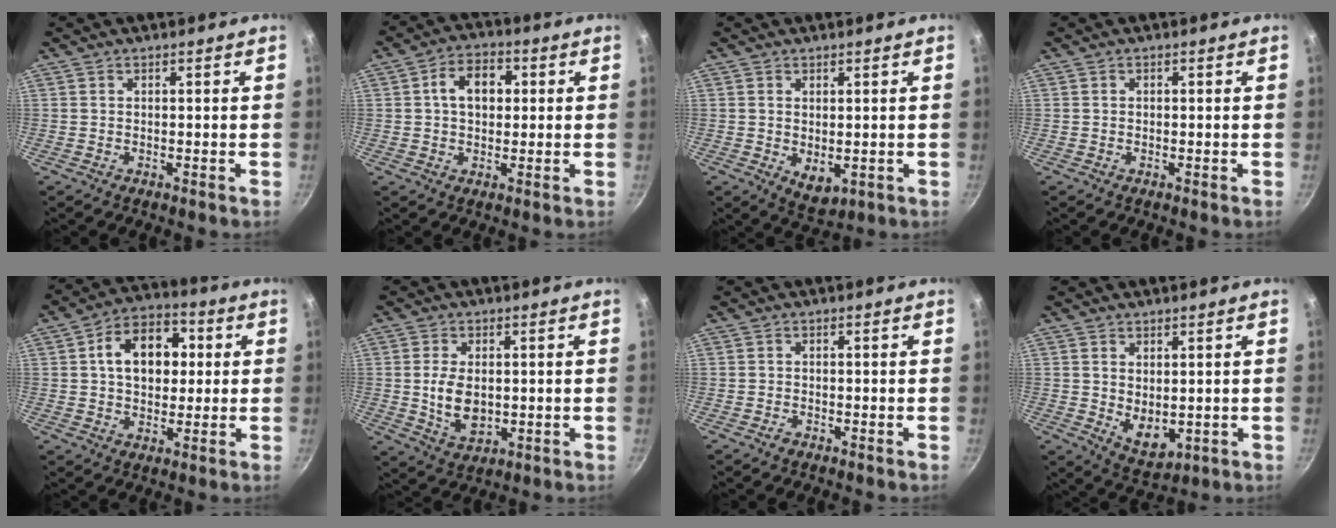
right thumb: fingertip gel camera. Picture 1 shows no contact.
{"total": 7.5, "force": [1.2, 5.4, 5.1], "torque": [-0.056, 0.012, 0.010]}
{"total": 4.8, "force": [0.0, 3.0, 3.8], "torque": [-0.055, -0.016, 0.007]}
{"total": 0.0}
{"total": 12.7, "force": [2.2, 9.0, 8.7], "torque": [-0.095, 0.017, 0.022]}
{"total": 7.9, "force": [0.3, 5.0, 6.2], "torque": [-0.110, -0.009, 0.013]}
{"total": 1.1, "force": [-0.7, 0.7, 0.4], "torque": [-0.009, 0.005, -0.015]}
{"total": 6.5, "force": [0.7, 4.1, 4.9], "torque": [-0.067, -0.022, 0.027]}